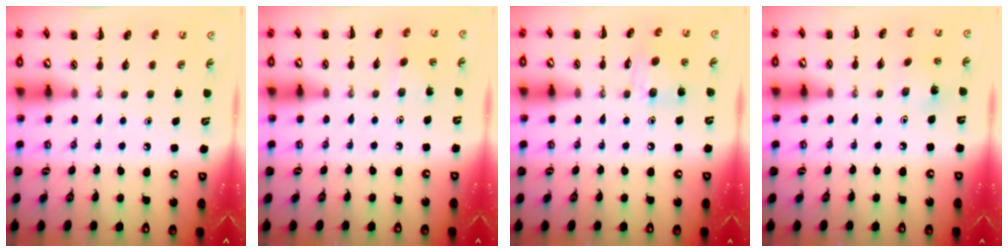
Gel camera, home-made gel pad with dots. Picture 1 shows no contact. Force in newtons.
{"total": 2.9, "press": 2.7, "slide": 0.9}
{"total": 7.4, "press": 7.3, "slide": 0.9}
{"total": 2.0, "press": 1.9, "slide": 0.6}